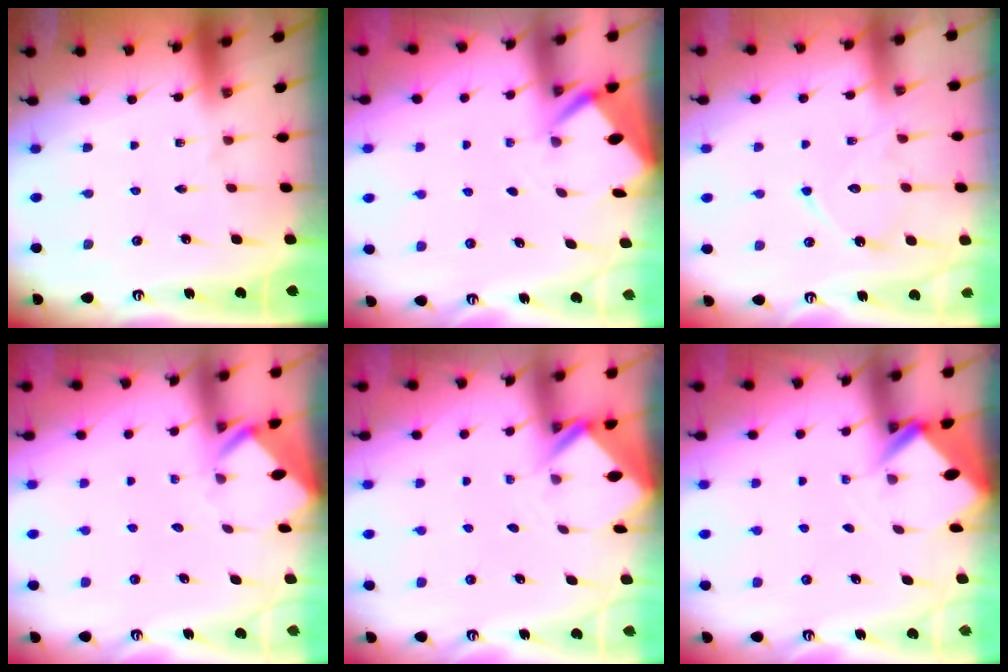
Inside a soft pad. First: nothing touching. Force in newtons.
{"total": 2.5, "press": 2.5, "slide": 0.3}
{"total": 12.0, "press": 12.0, "slide": 0.9}
{"total": 3.1, "press": 3.1, "slide": 0.1}
{"total": 2.3, "press": 2.3, "slide": 0.1}
{"total": 2.5, "press": 2.5, "slide": 0.1}